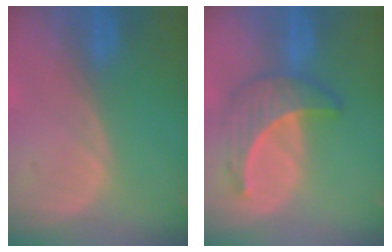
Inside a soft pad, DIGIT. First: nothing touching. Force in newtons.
{"total": 6.6, "press": 6.3, "slide": 2.1}